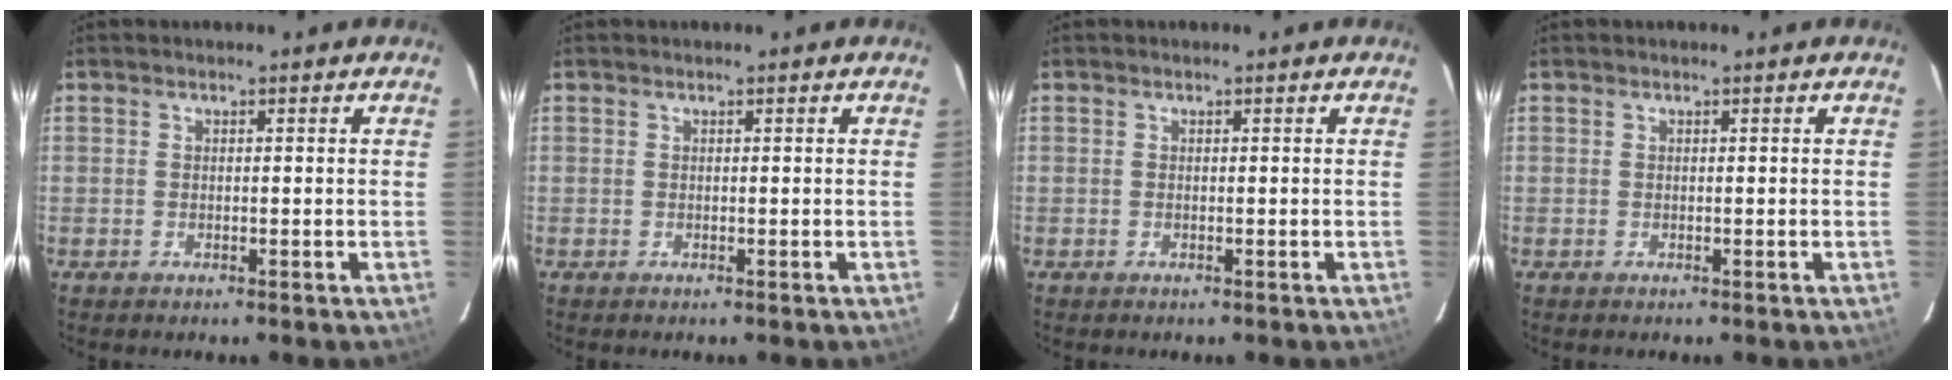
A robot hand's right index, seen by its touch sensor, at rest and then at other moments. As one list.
[{"total": 0.0}, {"total": 0.0}, {"total": 0.0}]